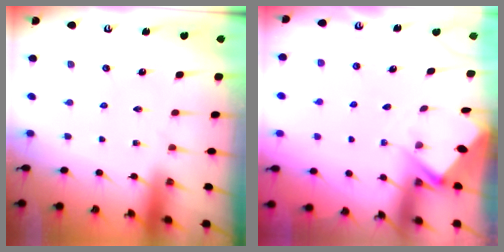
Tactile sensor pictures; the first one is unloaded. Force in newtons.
{"total": 2.7, "press": 2.7, "slide": 0.3}